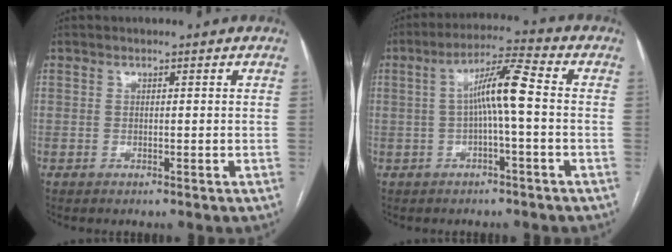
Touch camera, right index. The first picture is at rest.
{"total": 7.4, "force": [-0.1, 0.2, 7.3], "torque": [-0.130, 0.024, -0.004]}